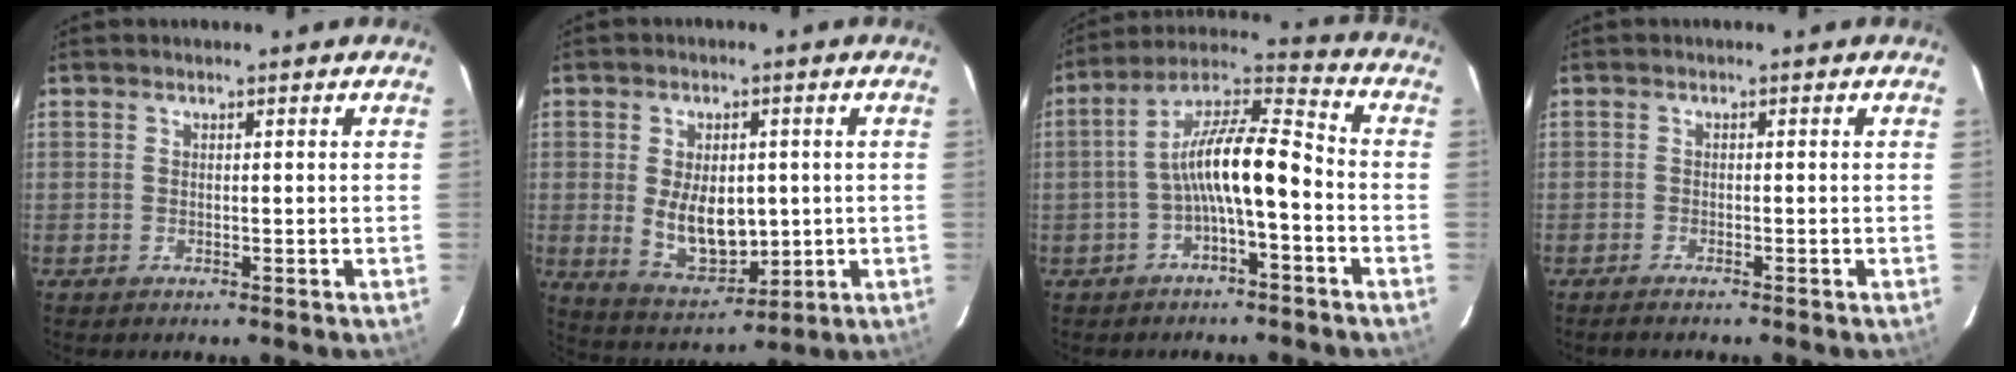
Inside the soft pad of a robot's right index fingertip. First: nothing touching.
{"total": 10.5, "force": [-0.1, 6.4, 8.3], "torque": [-0.160, -0.011, 0.020]}
{"total": 11.0, "force": [-3.2, 2.6, 10.2], "torque": [-0.197, 0.024, -0.060]}
{"total": 1.9, "force": [-1.7, 0.2, 0.8], "torque": [-0.022, -0.006, -0.032]}